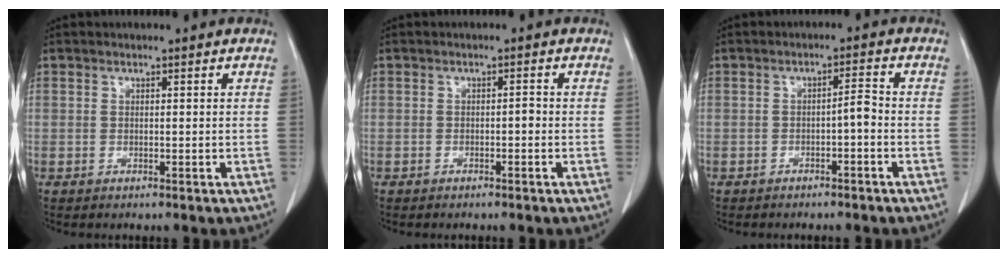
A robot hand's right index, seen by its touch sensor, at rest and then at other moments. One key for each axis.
{"total": 0.8, "fx": -0.4, "fy": 0.2, "fz": 0.7, "tx": -0.011, "ty": 0.003, "tz": -0.006}
{"total": 2.4, "fx": -1.1, "fy": 0.4, "fz": 2.1, "tx": -0.033, "ty": 0.005, "tz": -0.016}